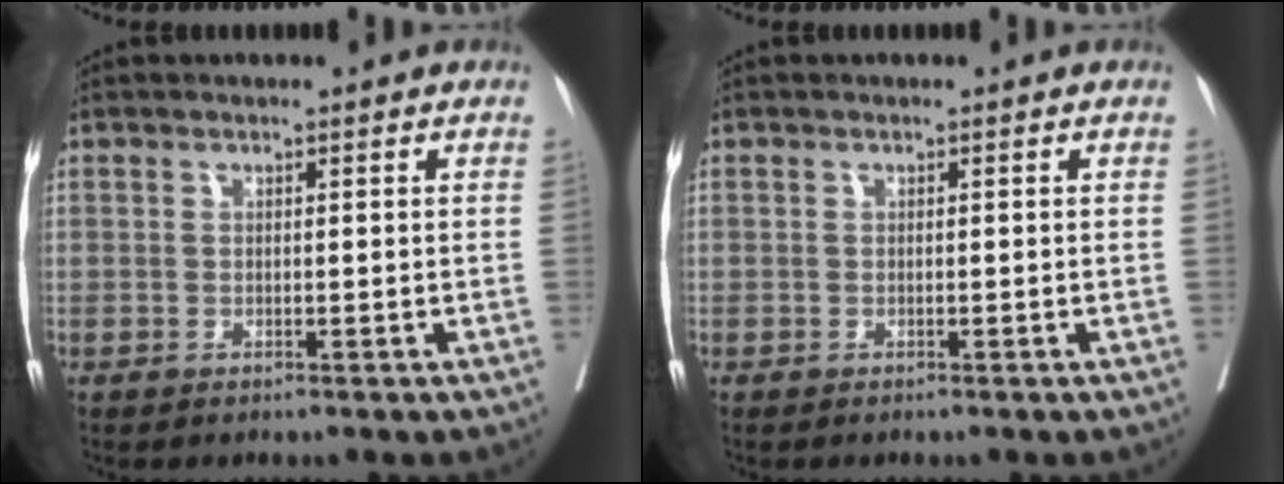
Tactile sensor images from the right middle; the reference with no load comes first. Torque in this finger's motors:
{"motor_torque": [0.57, -0.71, 0.01, 0.01]}